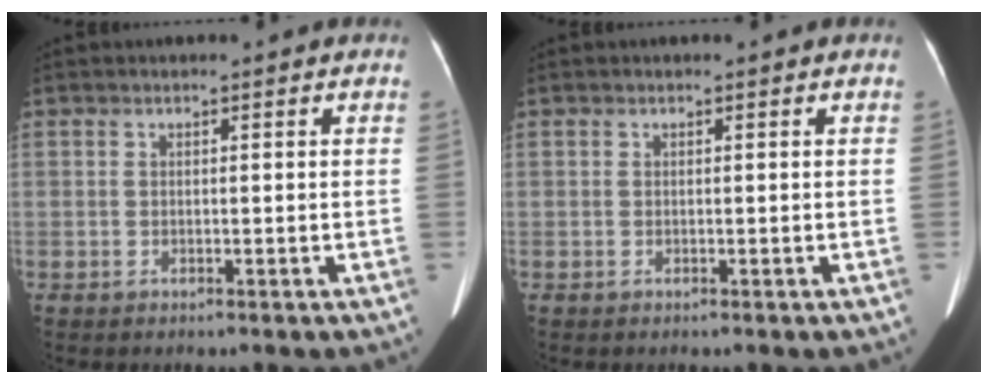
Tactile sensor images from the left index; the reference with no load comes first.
{"total": 0.0}